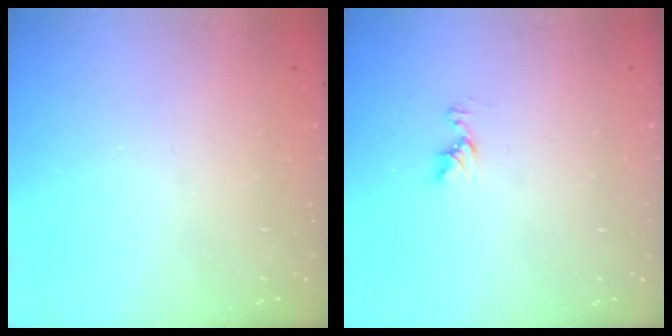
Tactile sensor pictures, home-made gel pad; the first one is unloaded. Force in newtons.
{"total": 5.1, "press": 5.1, "slide": 0.6}